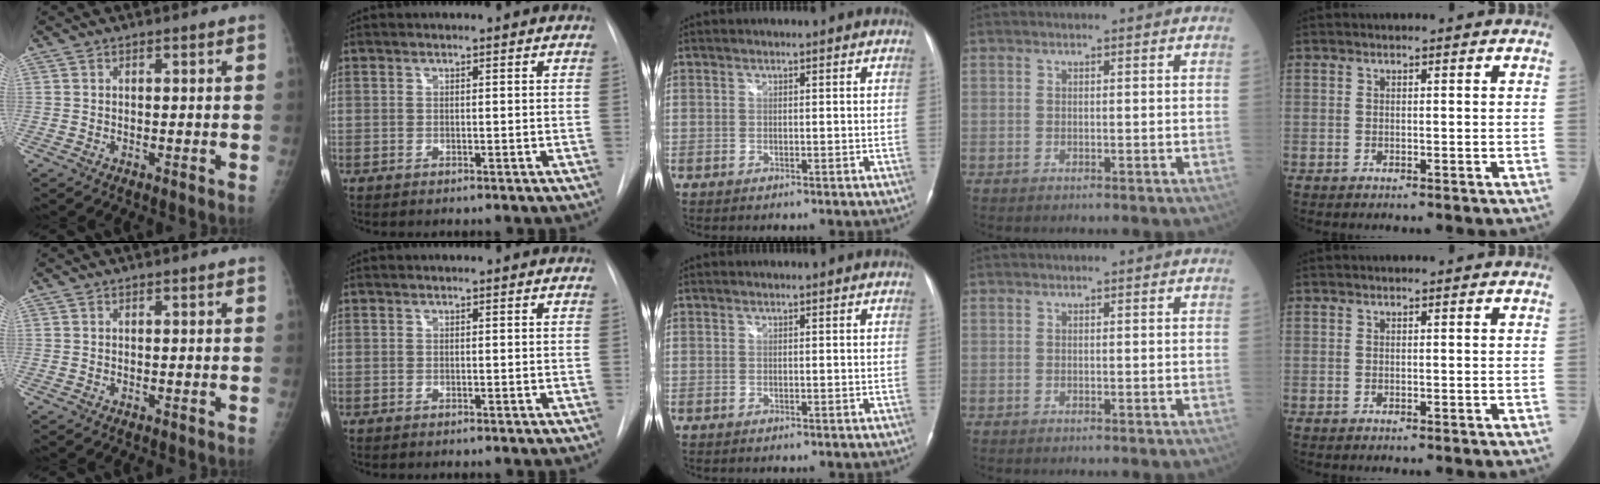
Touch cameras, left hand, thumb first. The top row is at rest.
{}